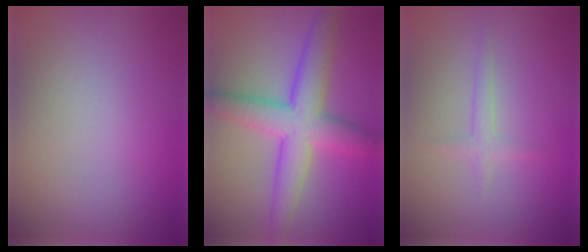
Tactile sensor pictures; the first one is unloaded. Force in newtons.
{"total": 6.5, "press": 6.5, "slide": 0.3}
{"total": 1.3, "press": 1.3, "slide": 0.1}